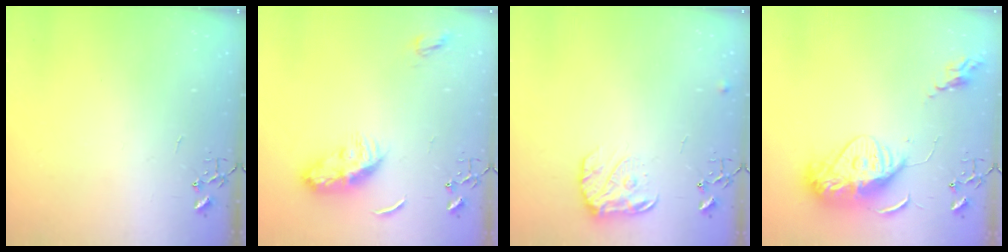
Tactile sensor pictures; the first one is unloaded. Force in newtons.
{"total": 10.6, "press": 10.5, "slide": 0.7}
{"total": 11.5, "press": 11.5, "slide": 0.6}
{"total": 15.7, "press": 15.6, "slide": 1.4}